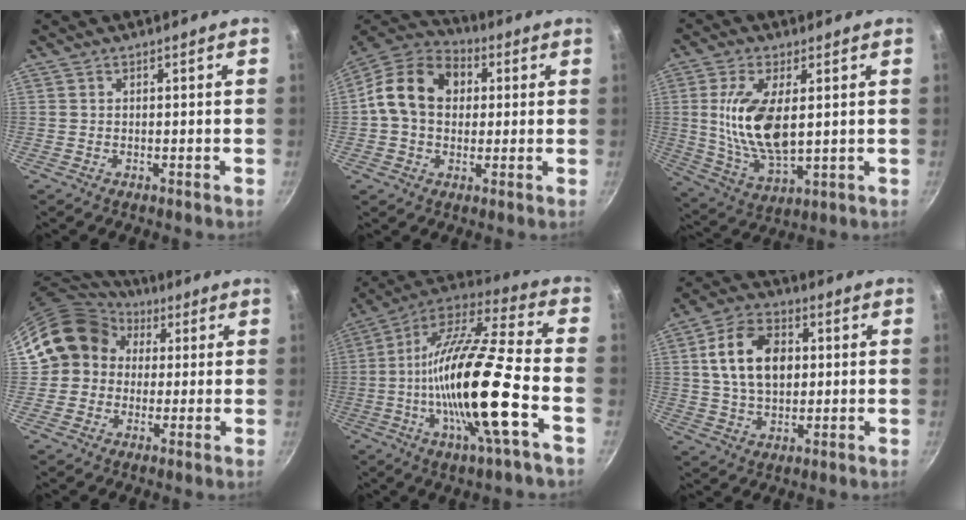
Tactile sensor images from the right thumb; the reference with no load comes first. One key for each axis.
{"total": 15.2, "fx": 2.1, "fy": 11.8, "fz": 9.3, "tx": -0.140, "ty": 0.027, "tz": 0.017}
{"total": 14.2, "fx": 2.0, "fy": 6.8, "fz": 12.3, "tx": -0.235, "ty": -0.014, "tz": 0.045}
{"total": 12.9, "fx": 2.7, "fy": 11.6, "fz": 5.1, "tx": -0.056, "ty": 0.029, "tz": 0.034}
{"total": 23.5, "fx": -5.6, "fy": 4.0, "fz": 22.5, "tx": -0.394, "ty": 0.018, "tz": -0.119}
{"total": 13.6, "fx": 2.4, "fy": 9.2, "fz": 9.7, "tx": -0.149, "ty": 0.007, "tz": 0.034}